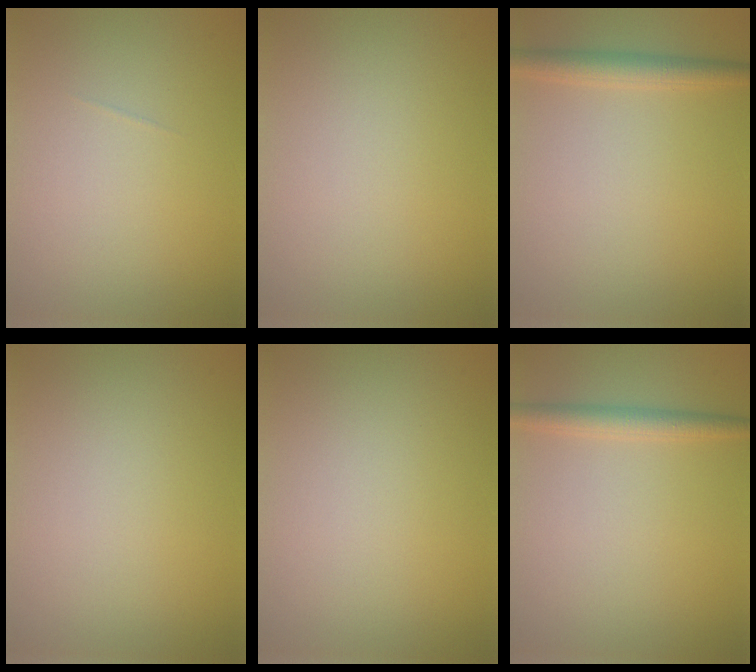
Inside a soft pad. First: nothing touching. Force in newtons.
{"total": 0.0}
{"total": 2.4, "press": 2.4, "slide": 0.1}
{"total": 0.0}
{"total": 0.0}
{"total": 2.1, "press": 2.1, "slide": 0.0}